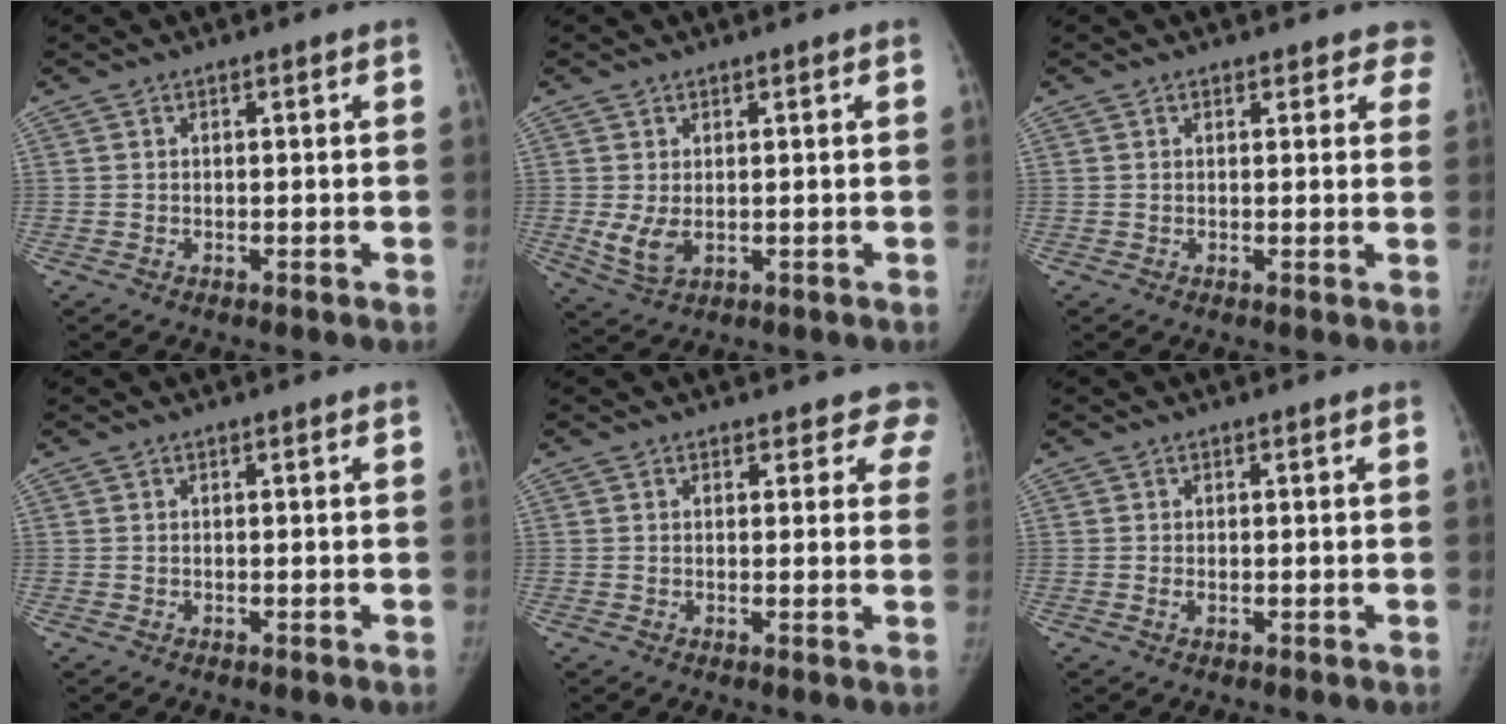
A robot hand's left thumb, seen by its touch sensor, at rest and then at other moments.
{"total": 4.3, "force": [0.0, 2.5, 3.4], "torque": [-0.069, -0.010, 0.012]}
{"total": 4.5, "force": [3.9, 2.2, 0.3], "torque": [0.046, -0.014, 0.021]}
{"total": 0.0}
{"total": 5.4, "force": [4.7, 2.7, 0.1], "torque": [0.053, -0.017, 0.026]}
{"total": 0.8, "force": [-0.1, 0.5, 0.6], "torque": [-0.013, 0.002, -0.002]}